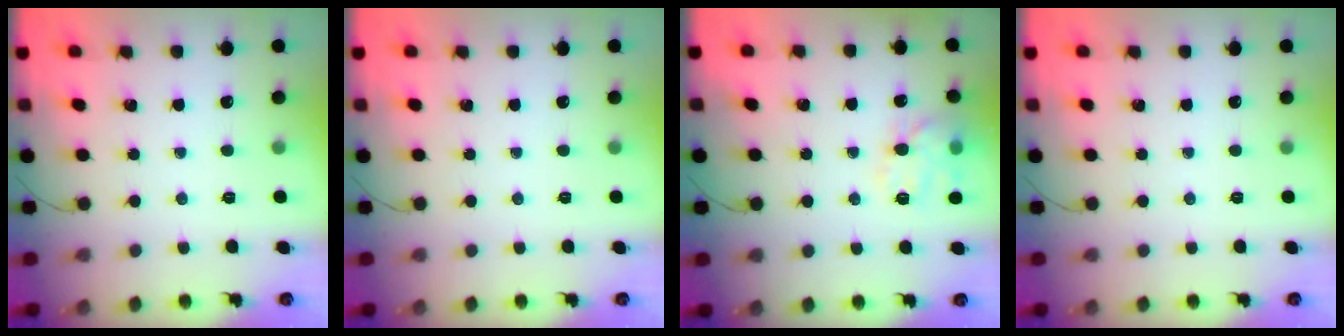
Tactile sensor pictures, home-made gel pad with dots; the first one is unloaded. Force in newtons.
{"total": 0.0}
{"total": 11.9, "press": 11.8, "slide": 0.6}
{"total": 0.0}